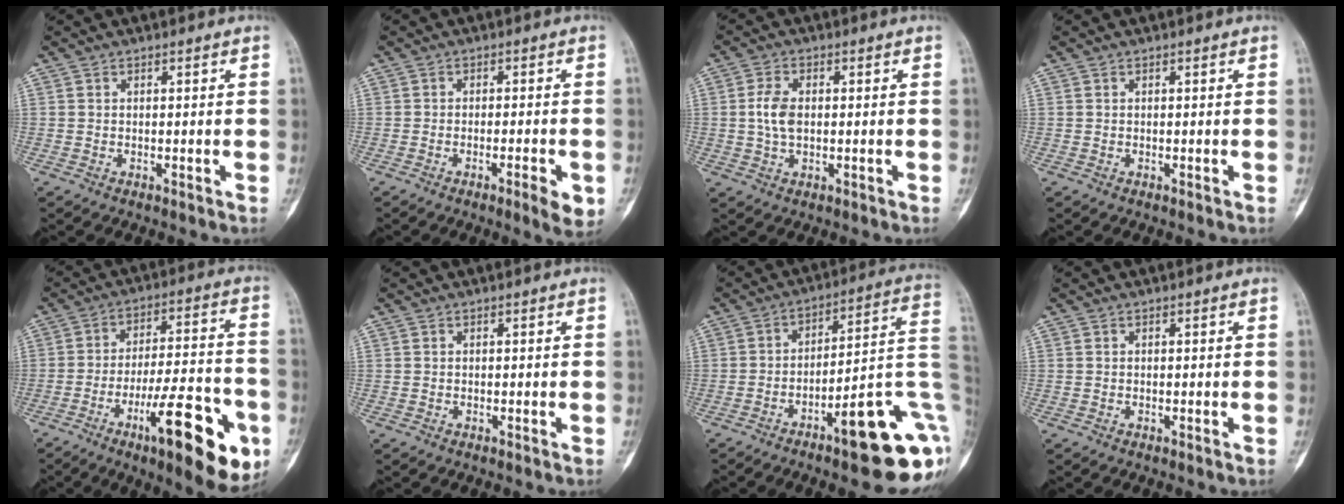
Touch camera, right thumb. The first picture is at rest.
{"total": 5.2, "force": [-2.1, 1.0, 4.7], "torque": [-0.067, 0.000, -0.028]}
{"total": 5.1, "force": [0.3, 3.0, 4.1], "torque": [-0.088, 0.003, 0.004]}
{"total": 0.0}
{"total": 21.3, "force": [-9.2, 5.9, 18.4], "torque": [-0.243, 0.037, -0.132]}
{"total": 0.0}
{"total": 20.5, "force": [-7.4, 5.1, 18.4], "torque": [-0.179, 0.054, -0.094]}
{"total": 0.0}